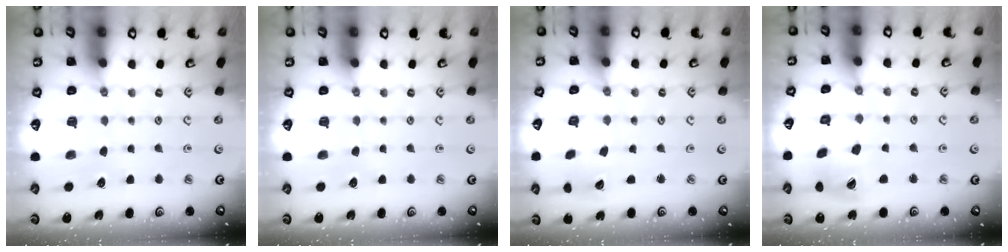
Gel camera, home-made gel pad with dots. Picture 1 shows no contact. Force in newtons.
{"total": 0.0}
{"total": 2.2, "press": 2.2, "slide": 0.2}
{"total": 10.7, "press": 10.6, "slide": 1.2}